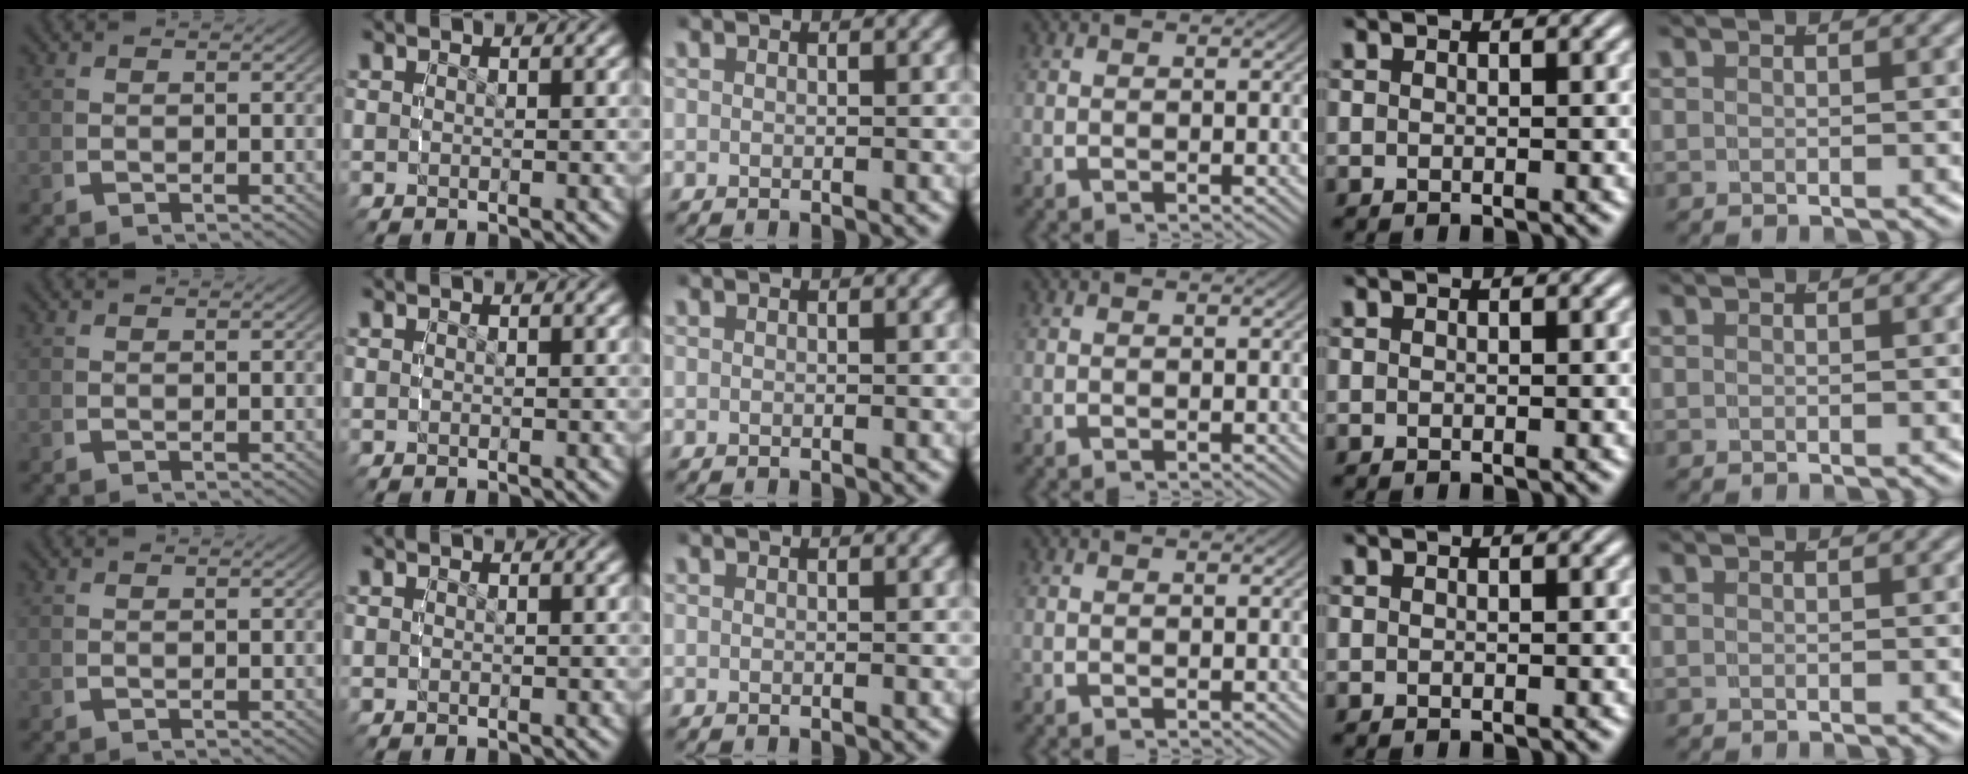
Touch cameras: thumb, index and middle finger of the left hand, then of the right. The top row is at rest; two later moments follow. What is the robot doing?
{"motion": "reach", "object": "glasses case"}